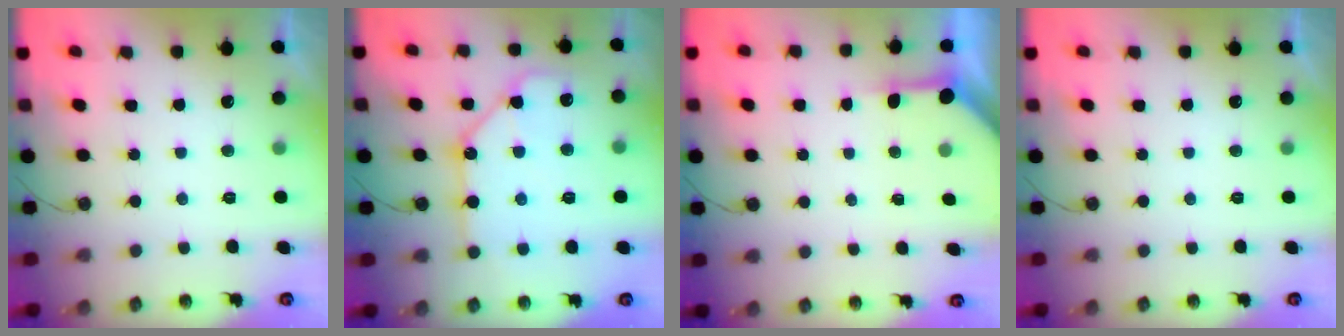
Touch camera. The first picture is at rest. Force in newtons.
{"total": 12.8, "press": 12.7, "slide": 1.3}
{"total": 3.7, "press": 3.7, "slide": 0.2}
{"total": 0.0}